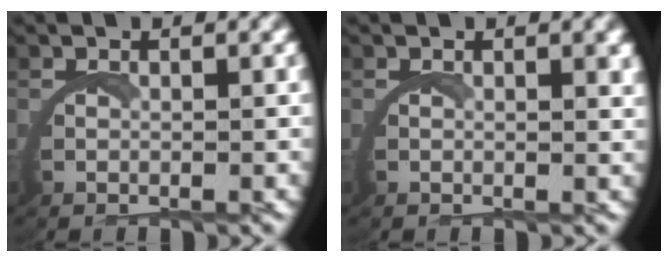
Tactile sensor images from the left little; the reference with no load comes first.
{"total": 0.7, "force": [0.5, -0.1, 0.6], "torque": [-0.010, -0.002, 0.006]}